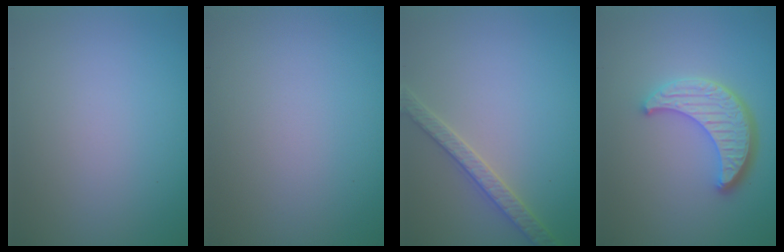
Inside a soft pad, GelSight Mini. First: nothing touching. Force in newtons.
{"total": 0.0}
{"total": 2.8, "press": 2.8, "slide": 0.6}
{"total": 4.5, "press": 3.7, "slide": 2.6}